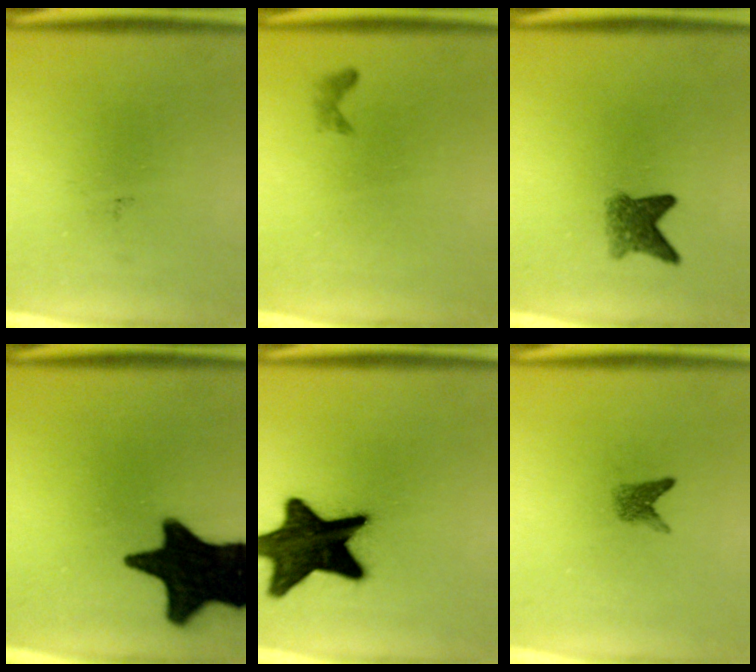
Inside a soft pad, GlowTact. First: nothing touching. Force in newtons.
{"total": 0.6}
{"total": 3.5}
{"total": 19.2}
{"total": 19.0}
{"total": 1.8}